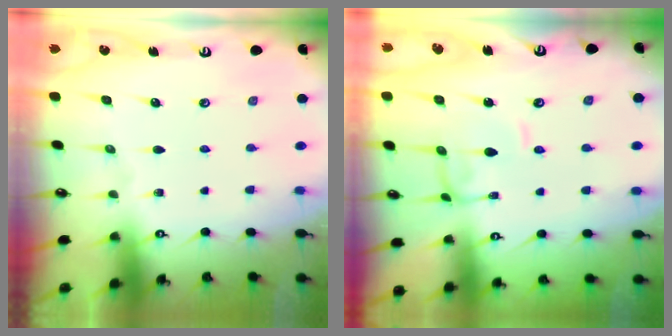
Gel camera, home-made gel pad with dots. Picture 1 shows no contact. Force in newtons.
{"total": 1.6, "press": 1.5, "slide": 0.1}